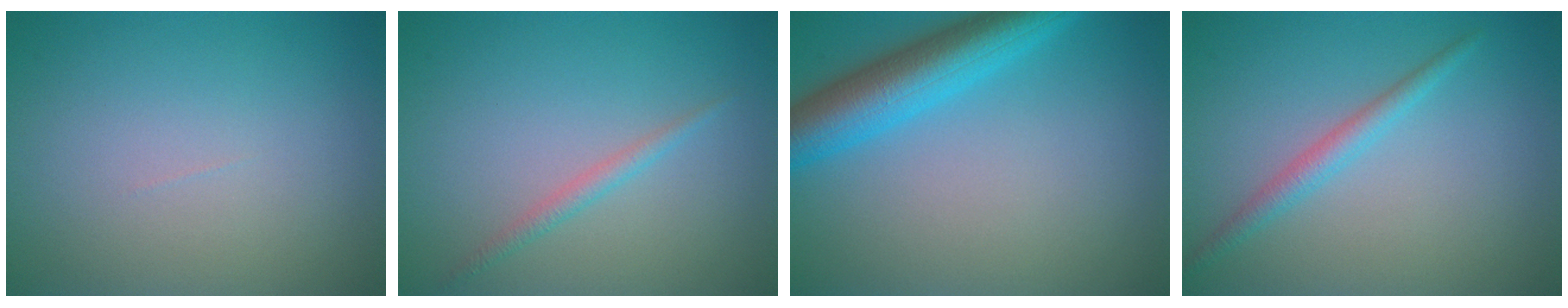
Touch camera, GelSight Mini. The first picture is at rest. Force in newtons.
{"total": 1.3, "press": 1.3, "slide": 0.1}
{"total": 6.7, "press": 6.7, "slide": 0.4}
{"total": 2.0, "press": 2.0, "slide": 0.0}